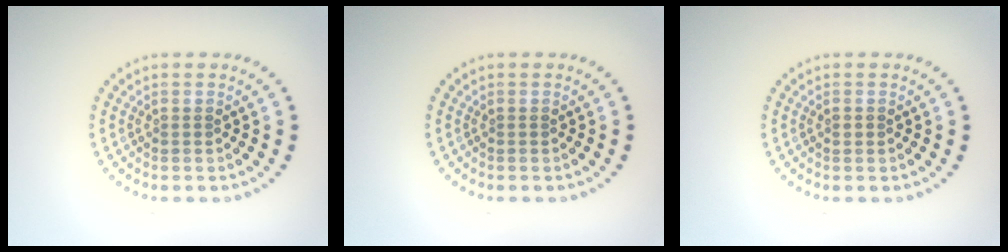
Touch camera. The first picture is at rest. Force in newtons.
{"total": 0.0}
{"total": 0.7, "press": 0.7, "slide": 0.1}